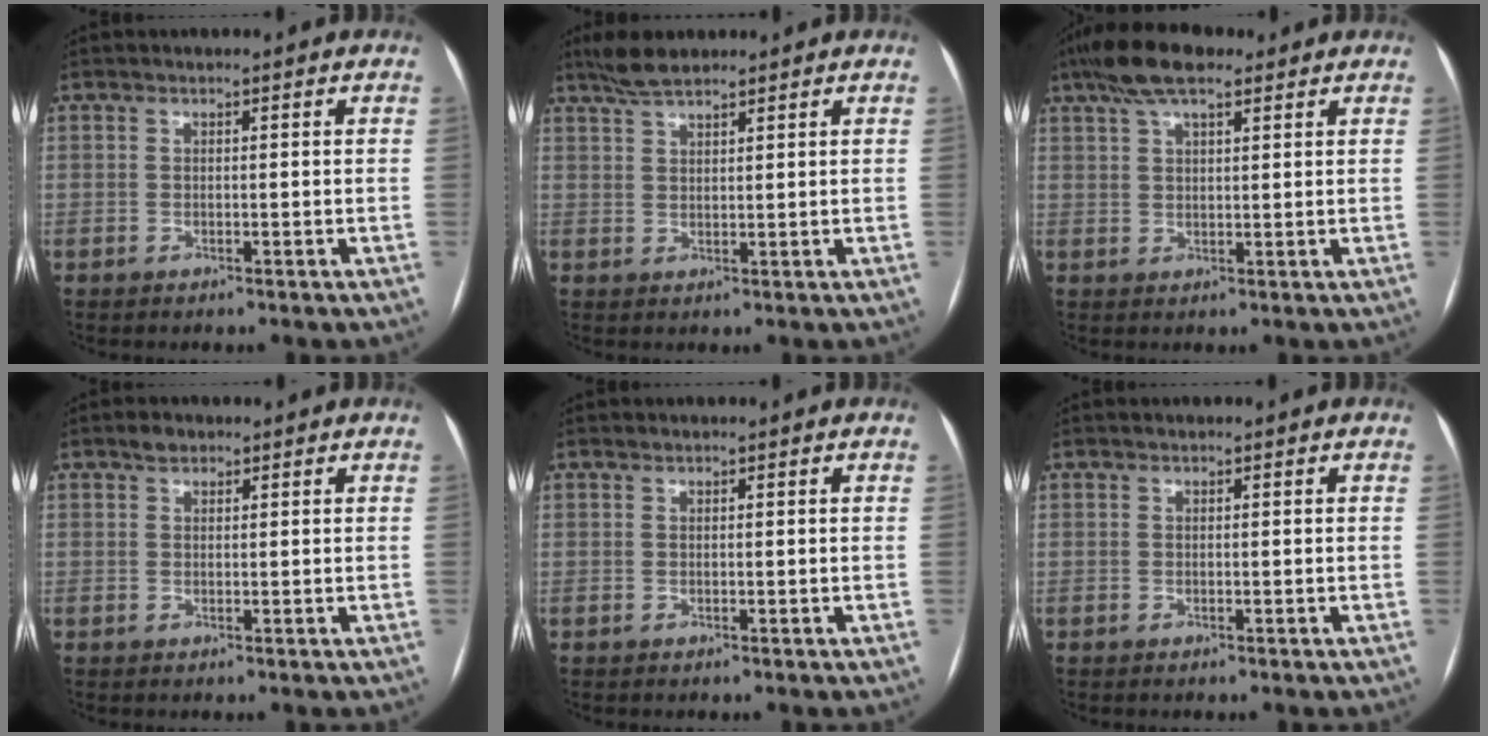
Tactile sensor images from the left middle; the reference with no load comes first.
{"total": 4.3, "force": [3.7, 0.8, 2.1], "torque": [-0.052, 0.014, 0.073]}
{"total": 8.3, "force": [5.8, 2.6, 5.4], "torque": [-0.107, 0.029, 0.099]}
{"total": 1.6, "force": [1.2, 0.9, 0.6], "torque": [-0.015, 0.006, 0.020]}
{"total": 0.0}
{"total": 0.0}